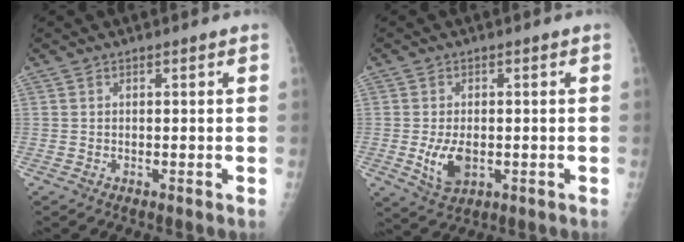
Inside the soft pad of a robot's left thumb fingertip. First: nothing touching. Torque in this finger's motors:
{"motor_torque": [0.01, 0.24, 0.64, 0.09, 0.08]}